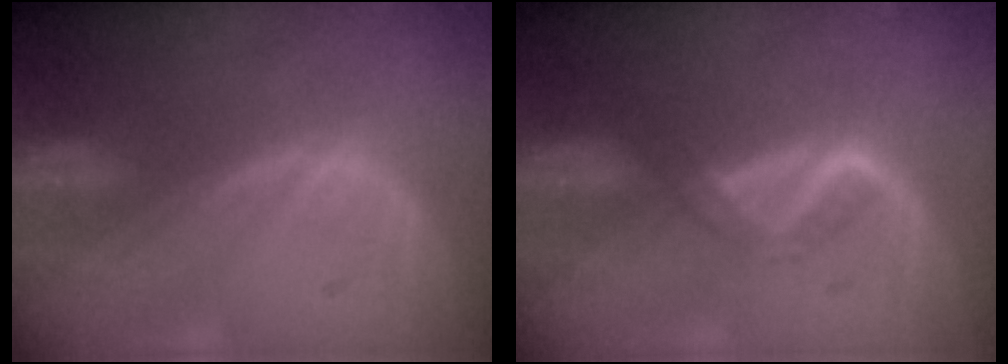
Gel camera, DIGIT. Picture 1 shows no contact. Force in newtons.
{"total": 2.8, "press": 2.7, "slide": 0.7}